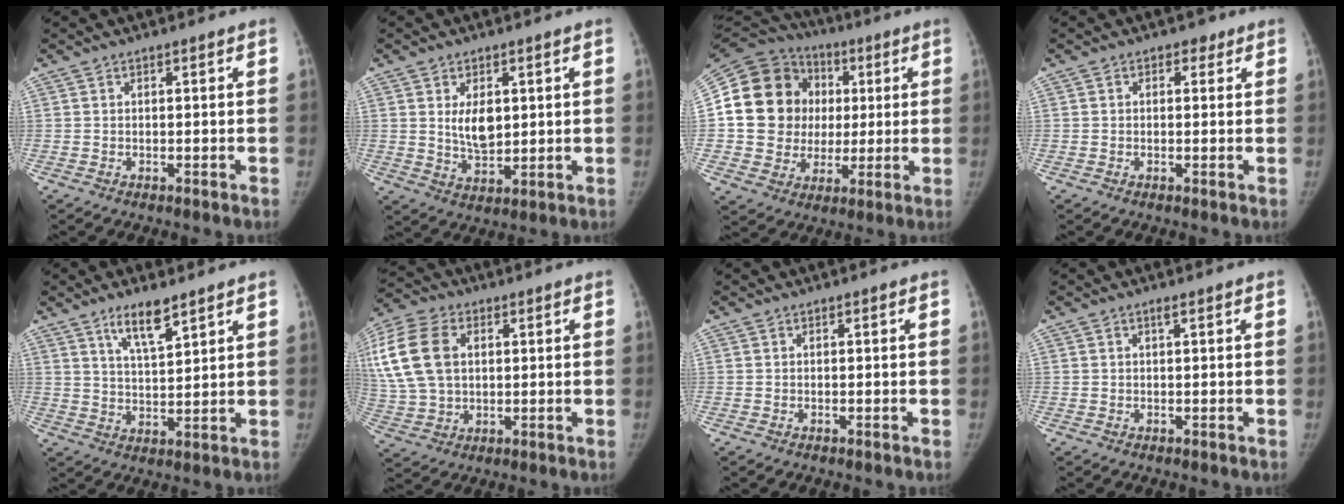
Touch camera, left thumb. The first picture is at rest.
{"total": 6.6, "force": [1.5, 3.9, 5.1], "torque": [-0.064, -0.021, 0.032]}
{"total": 20.5, "force": [2.6, 18.1, 9.3], "torque": [-0.142, 0.032, 0.056]}
{"total": 1.9, "force": [0.8, 1.6, 0.8], "torque": [0.003, 0.000, 0.004]}
{"total": 7.2, "force": [4.9, 1.8, 4.9], "torque": [-0.078, -0.038, 0.090]}
{"total": 20.9, "force": [5.6, 14.5, 13.9], "torque": [-0.332, 0.027, 0.112]}
{"total": 0.0}
{"total": 0.8, "force": [0.4, 0.2, 0.6], "torque": [-0.014, 0.003, 0.007]}